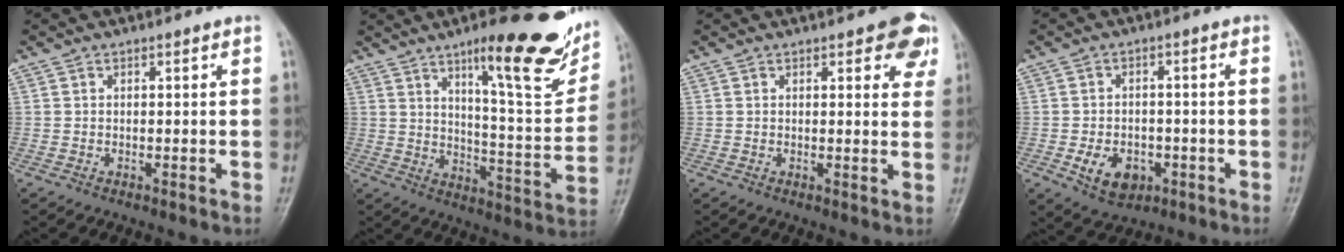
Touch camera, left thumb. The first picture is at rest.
{"total": 20.9, "force": [12.3, 4.7, 16.1], "torque": [-0.179, -0.056, 0.180]}
{"total": 6.7, "force": [3.6, 2.8, 4.9], "torque": [-0.026, -0.010, 0.034]}
{"total": 7.0, "force": [-2.6, 5.0, 4.1], "torque": [-0.049, 0.008, -0.032]}